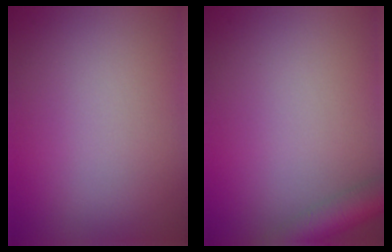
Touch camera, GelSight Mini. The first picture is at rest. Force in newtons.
{"total": 3.9, "press": 3.9, "slide": 0.2}